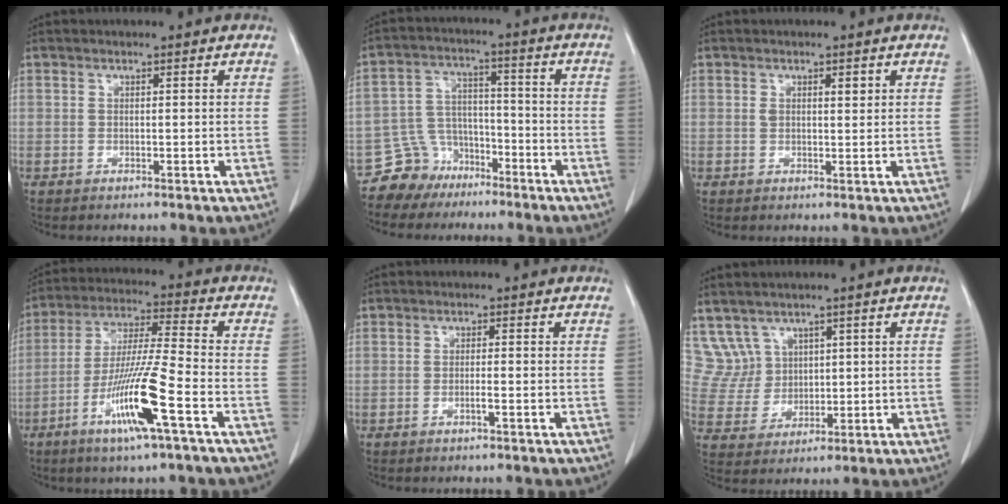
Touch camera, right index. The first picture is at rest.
{"total": 7.3, "force": [-5.5, 4.8, -0.1], "torque": [0.007, 0.024, -0.099]}
{"total": 2.0, "force": [0.8, 0.9, 1.6], "torque": [-0.028, 0.003, 0.016]}
{"total": 13.1, "force": [-5.8, -0.4, 11.8], "torque": [-0.233, -0.016, -0.110]}
{"total": 1.2, "force": [-0.6, -0.1, 1.1], "torque": [-0.022, 0.000, -0.010]}
{"total": 5.9, "force": [3.6, 4.7, -0.2], "torque": [0.002, 0.016, 0.085]}